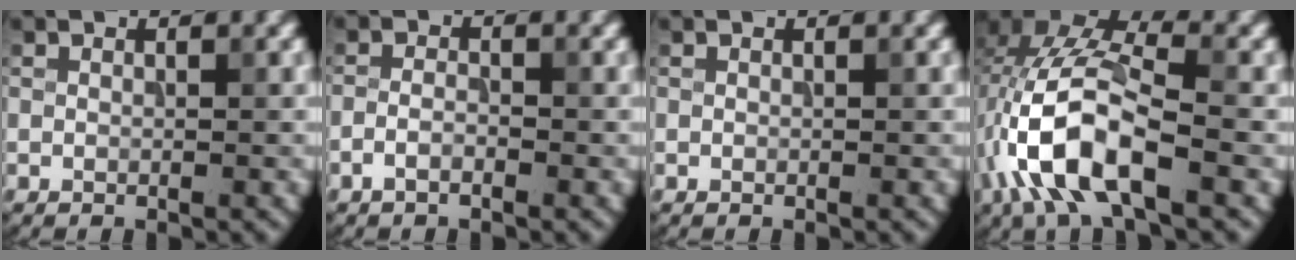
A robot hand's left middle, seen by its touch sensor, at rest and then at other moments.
{"total": 1.0, "force": [-0.9, 0.2, 0.5], "torque": [-0.014, 0.009, -0.015]}
{"total": 0.0}
{"total": 9.3, "force": [-3.2, 3.9, 7.8], "torque": [-0.169, 0.017, -0.057]}